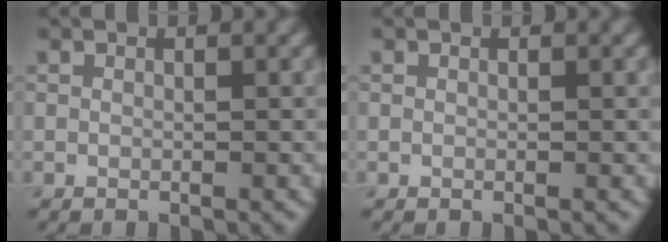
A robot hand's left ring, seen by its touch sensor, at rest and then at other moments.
{"total": 0.0}